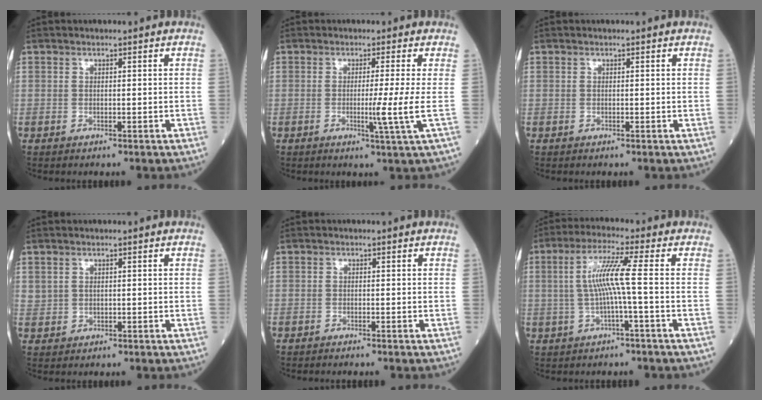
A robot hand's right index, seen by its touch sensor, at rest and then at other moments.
{"total": 4.4, "force": [-0.6, -1.9, 3.9], "torque": [-0.065, -0.013, -0.009]}
{"total": 0.0}
{"total": 1.3, "force": [0.9, 0.9, 0.4], "torque": [-0.007, 0.005, 0.019]}
{"total": 1.2, "force": [-1.1, -0.2, 0.5], "torque": [-0.004, 0.002, -0.016]}
{"total": 6.4, "force": [-0.2, -0.9, 6.3], "torque": [-0.130, 0.015, -0.001]}